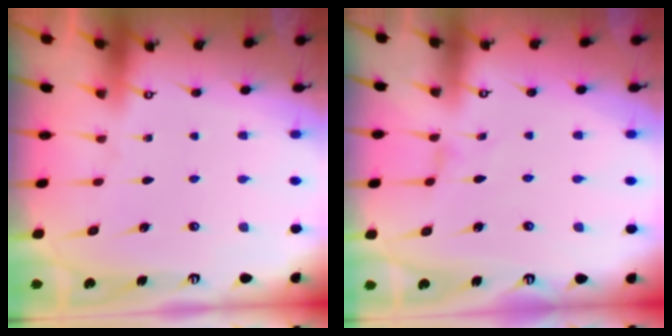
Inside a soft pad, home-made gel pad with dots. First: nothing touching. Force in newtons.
{"total": 0.0}